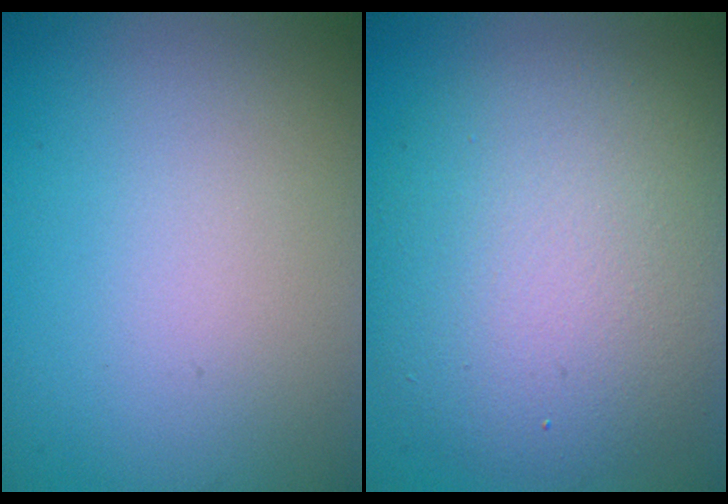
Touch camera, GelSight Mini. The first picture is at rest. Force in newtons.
{"total": 8.8, "press": 8.7, "slide": 0.9}